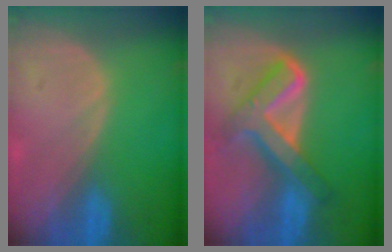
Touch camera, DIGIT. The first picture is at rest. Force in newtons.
{"total": 8.4, "press": 8.4, "slide": 0.7}